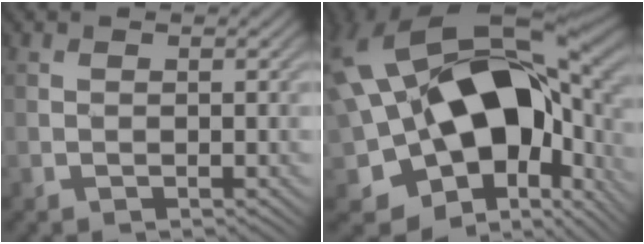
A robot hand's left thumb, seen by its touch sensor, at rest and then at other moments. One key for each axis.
{"total": 21.5, "fx": 2.4, "fy": 14.0, "fz": 16.2, "tx": -0.334, "ty": -0.039, "tz": 0.080}